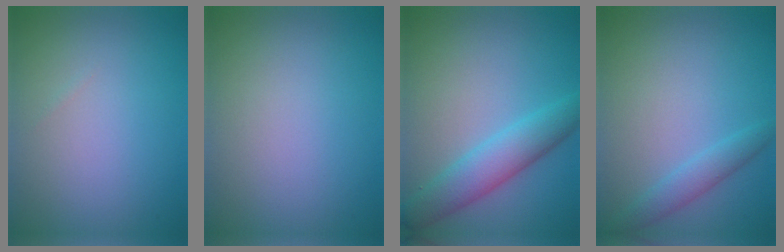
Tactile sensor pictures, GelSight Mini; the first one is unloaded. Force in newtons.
{"total": 0.0}
{"total": 4.6, "press": 4.6, "slide": 0.0}
{"total": 2.0, "press": 2.0, "slide": 0.1}